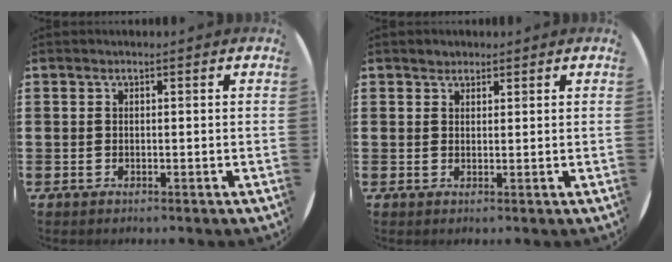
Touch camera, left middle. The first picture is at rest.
{"total": 1.3, "force": [1.2, 0.4, -0.1], "torque": [0.000, 0.001, 0.025]}